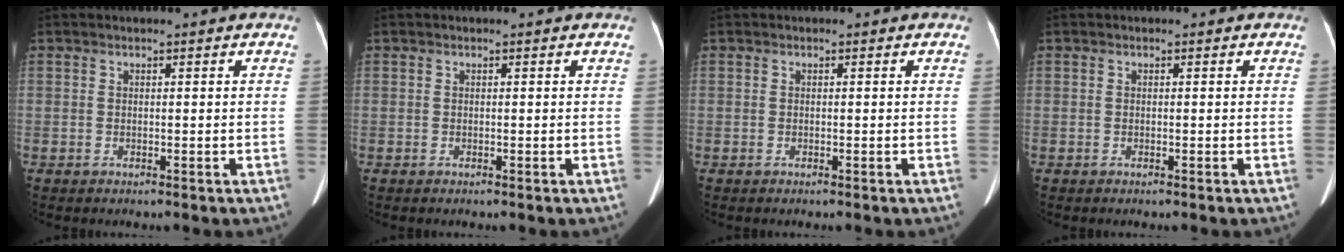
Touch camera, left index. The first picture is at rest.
{"total": 0.0}
{"total": 0.0}
{"total": 0.0}